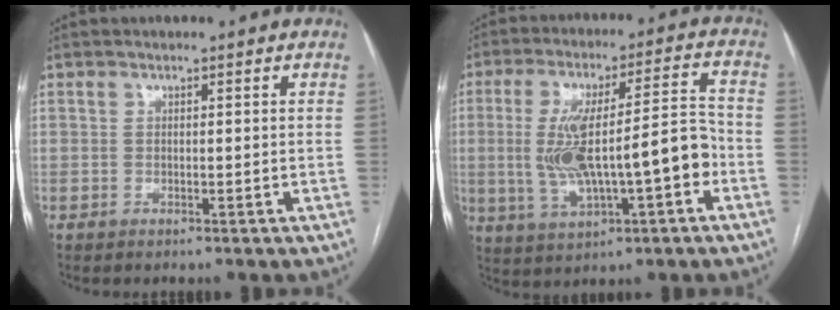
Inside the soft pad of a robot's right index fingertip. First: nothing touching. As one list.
[{"total": 14.8, "force": [-2.3, 3.5, 14.2], "torque": [-0.257, 0.025, -0.022]}]